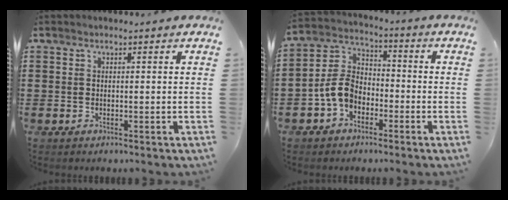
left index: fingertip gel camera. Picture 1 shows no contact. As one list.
[{"total": 6.9, "force": [-3.0, 4.8, 3.9], "torque": [-0.110, 0.007, -0.067]}]